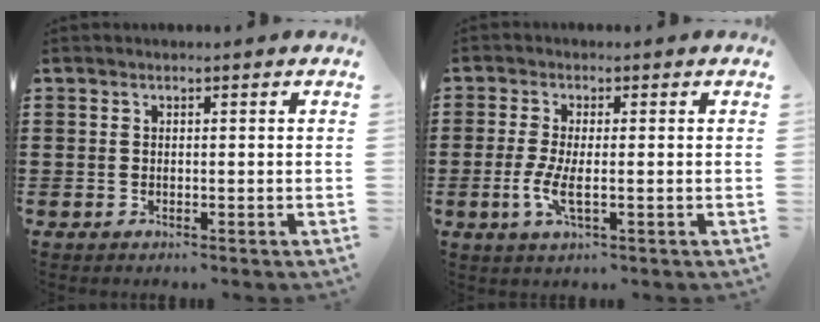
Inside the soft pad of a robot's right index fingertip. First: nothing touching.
{"total": 4.4, "force": [-0.9, 1.1, 4.2], "torque": [-0.094, -0.009, -0.021]}